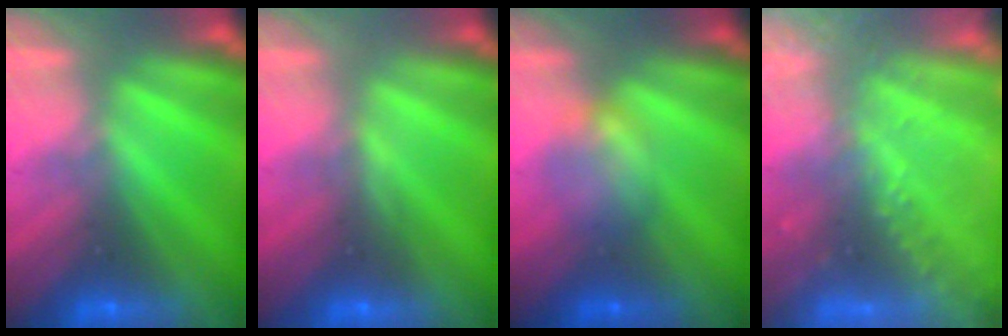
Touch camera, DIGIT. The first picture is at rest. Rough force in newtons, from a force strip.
{"total": 2.9}
{"total": 2.3}
{"total": 7.7}